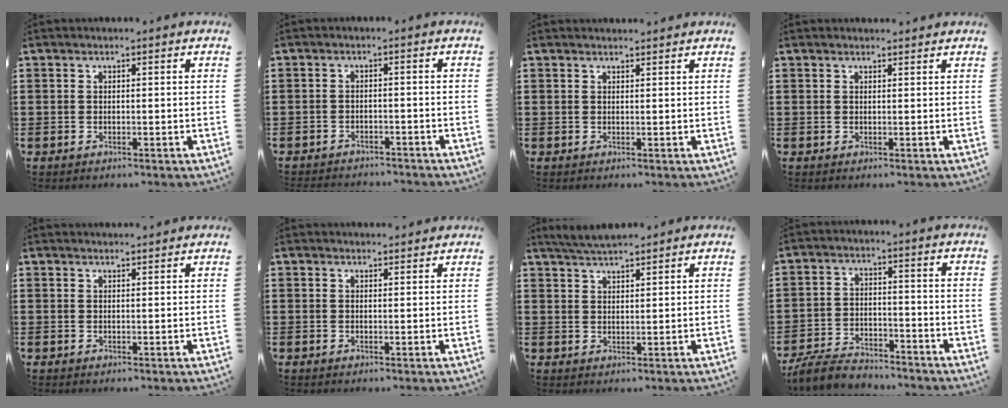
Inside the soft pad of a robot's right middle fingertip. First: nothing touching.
{"total": 2.1, "force": [-2.1, 0.3, -0.2], "torque": [-0.004, -0.001, -0.045]}
{"total": 1.1, "force": [1.1, 0.0, 0.0], "torque": [-0.003, -0.002, 0.022]}
{"total": 0.8, "force": [0.8, 0.1, 0.0], "torque": [0.005, -0.006, 0.015]}
{"total": 1.3, "force": [1.3, 0.0, 0.0], "torque": [-0.002, -0.002, 0.026]}
{"total": 1.4, "force": [1.4, 0.3, 0.0], "torque": [0.004, -0.003, 0.026]}
{"total": 3.8, "force": [3.6, 0.4, 1.1], "torque": [-0.033, -0.006, 0.067]}
{"total": 5.3, "force": [-5.0, 1.2, 1.0], "torque": [-0.031, 0.002, -0.103]}